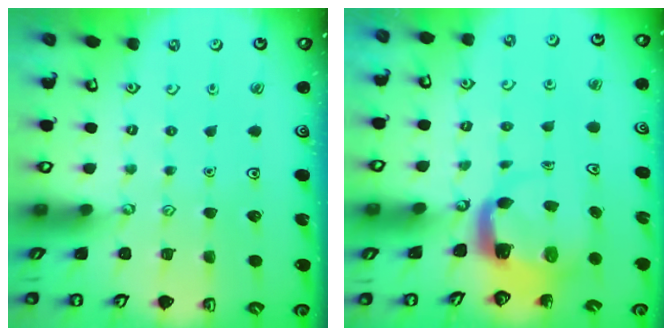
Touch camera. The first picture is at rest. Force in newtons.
{"total": 4.1, "press": 4.1, "slide": 0.5}